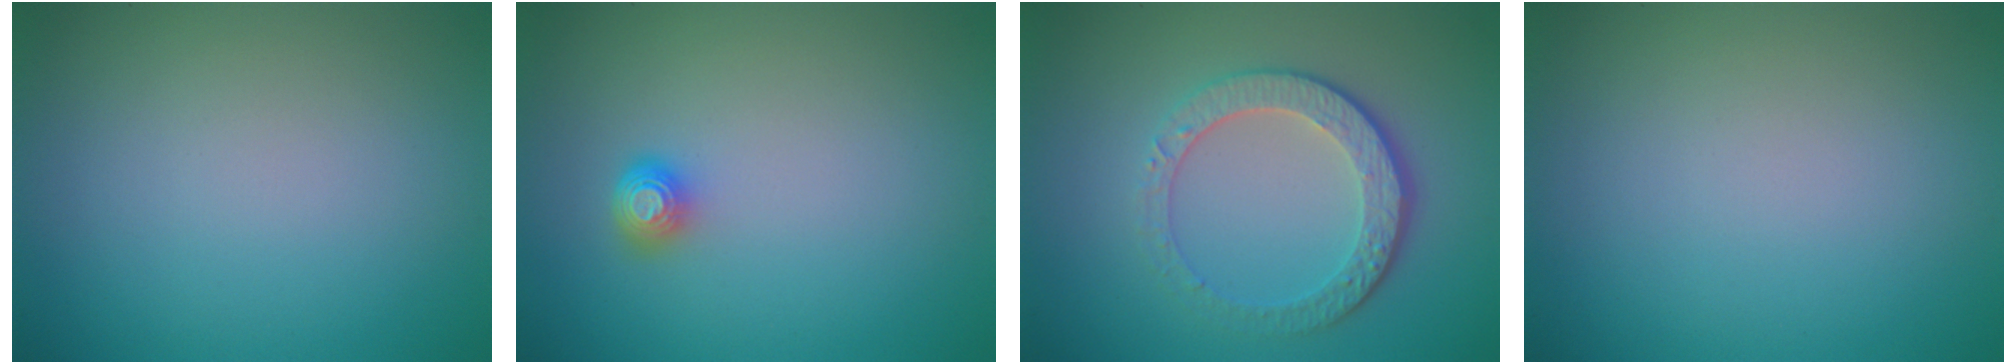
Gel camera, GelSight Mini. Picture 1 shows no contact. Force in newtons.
{"total": 1.7, "press": 1.3, "slide": 1.2}
{"total": 4.5, "press": 3.3, "slide": 3.1}
{"total": 0.0}